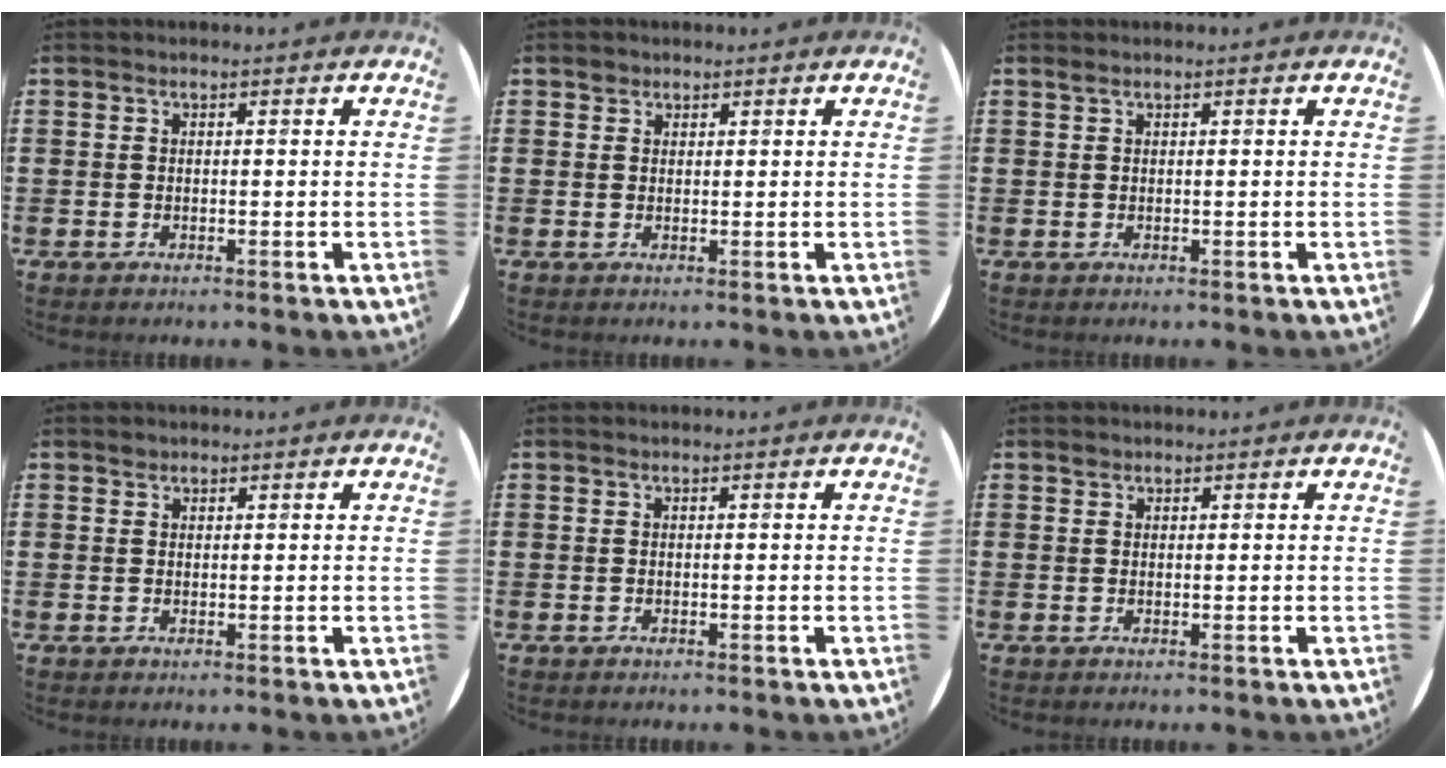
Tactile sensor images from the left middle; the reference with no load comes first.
{"total": 1.1, "force": [0.9, 0.7, 0.0], "torque": [0.007, 0.000, 0.016]}
{"total": 0.0}
{"total": 0.6, "force": [0.5, 0.3, -0.1], "torque": [0.002, 0.004, 0.009]}
{"total": 0.0}
{"total": 0.6, "force": [0.5, 0.3, -0.1], "torque": [0.002, 0.004, 0.010]}